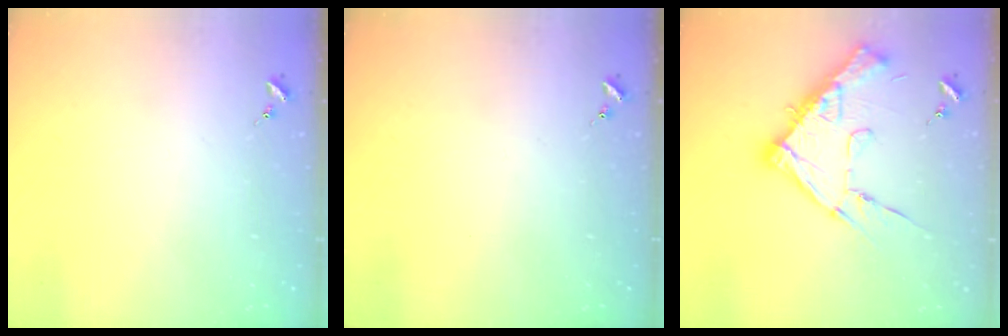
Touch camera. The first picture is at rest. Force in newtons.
{"total": 0.0}
{"total": 15.4, "press": 15.4, "slide": 0.4}